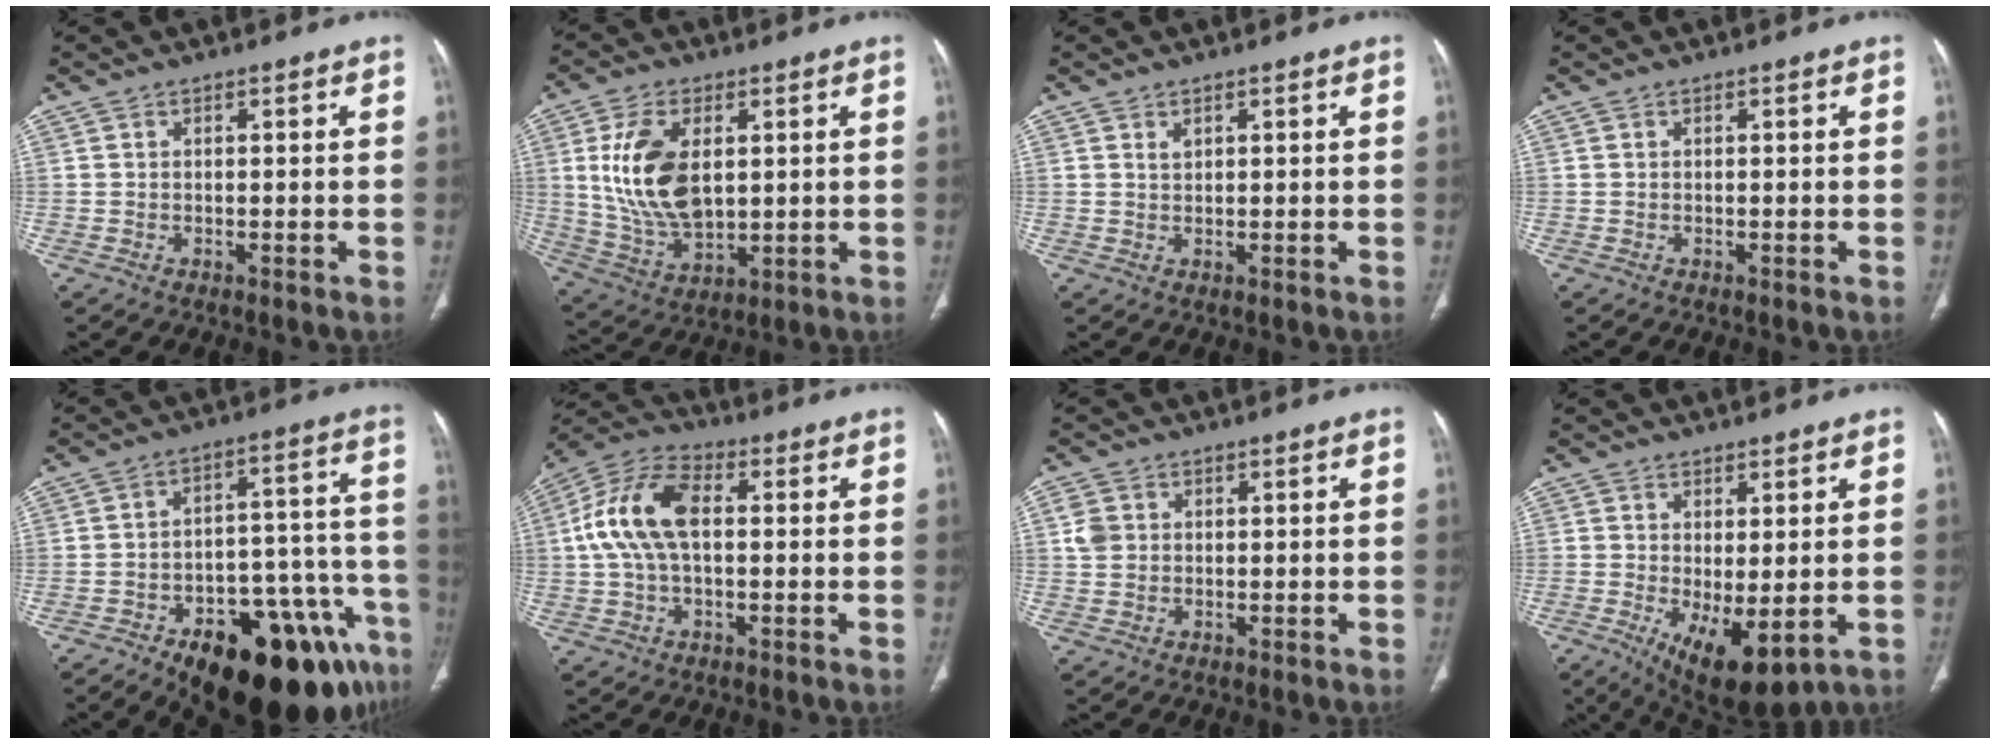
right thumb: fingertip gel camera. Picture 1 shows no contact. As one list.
[{"total": 14.9, "force": [2.8, 8.6, 11.9], "torque": [-0.225, -0.013, 0.065]}, {"total": 1.1, "force": [0.7, 0.7, 0.6], "torque": [-0.006, -0.005, 0.014]}, {"total": 0.0}, {"total": 26.3, "force": [-15.5, 10.8, 18.3], "torque": [-0.177, 0.087, -0.214]}, {"total": 13.2, "force": [1.2, 7.5, 10.8], "torque": [-0.221, 0.032, 0.015]}, {"total": 3.3, "force": [0.7, 2.8, 1.5], "torque": [-0.022, 0.003, 0.015]}, {"total": 10.1, "force": [-2.4, 4.1, 8.9], "torque": [-0.138, -0.020, -0.019]}]